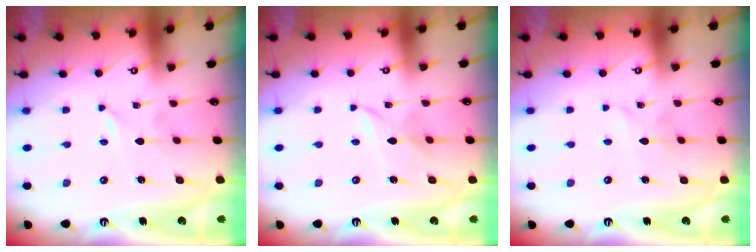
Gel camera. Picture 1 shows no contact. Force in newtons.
{"total": 3.1, "press": 3.1, "slide": 0.2}
{"total": 2.0, "press": 1.9, "slide": 0.2}